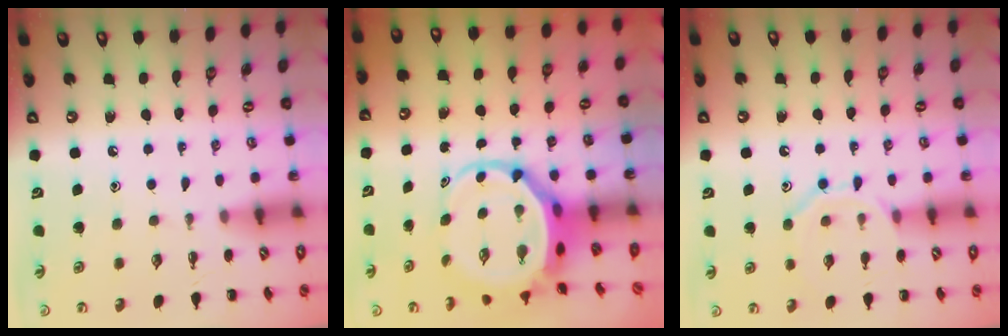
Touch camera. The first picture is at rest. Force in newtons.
{"total": 6.4, "press": 6.2, "slide": 1.6}
{"total": 10.2, "press": 10.1, "slide": 0.6}